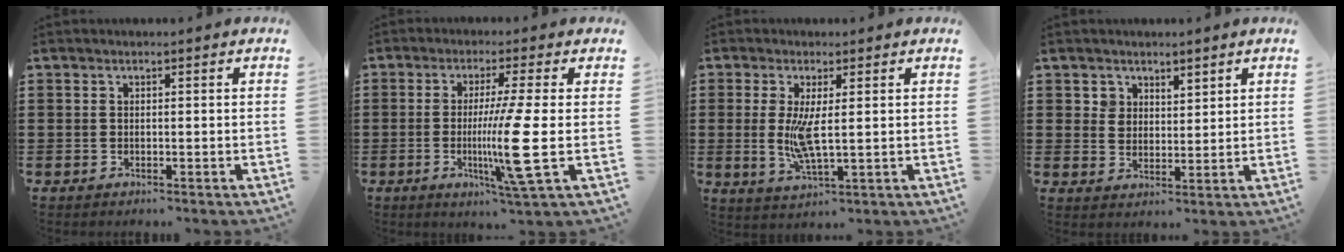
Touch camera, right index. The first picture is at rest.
{"total": 10.1, "force": [-1.4, -0.9, 9.9], "torque": [-0.193, -0.027, -0.033]}
{"total": 5.8, "force": [0.4, 1.4, 5.7], "torque": [-0.111, -0.012, 0.002]}
{"total": 3.3, "force": [2.5, 2.2, -0.1], "torque": [-0.010, 0.011, 0.049]}